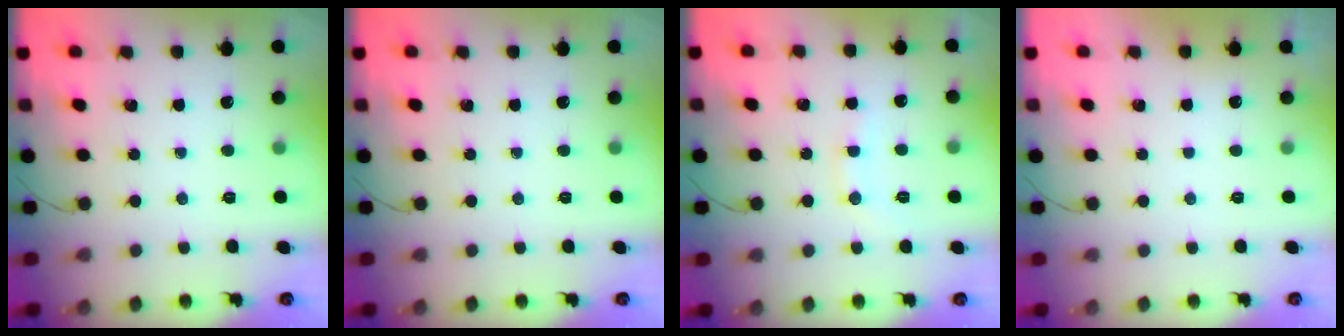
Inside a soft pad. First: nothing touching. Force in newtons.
{"total": 0.0}
{"total": 6.9, "press": 6.7, "slide": 1.4}
{"total": 2.9, "press": 2.9, "slide": 0.1}